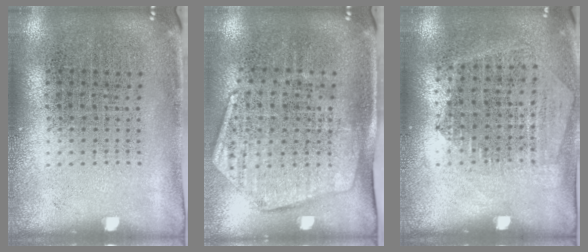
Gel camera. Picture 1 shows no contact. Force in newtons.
{"total": 1.9, "press": 1.6, "slide": 1.0}
{"total": 1.4, "press": 1.2, "slide": 0.6}